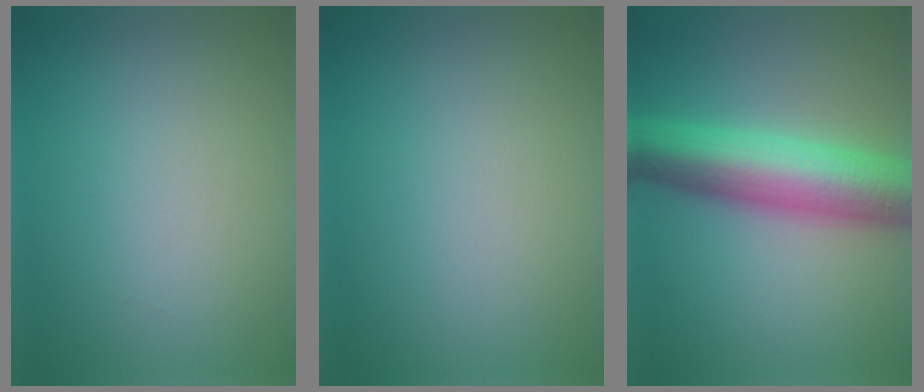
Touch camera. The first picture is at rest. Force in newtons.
{"total": 0.0}
{"total": 9.7, "press": 9.7, "slide": 0.2}